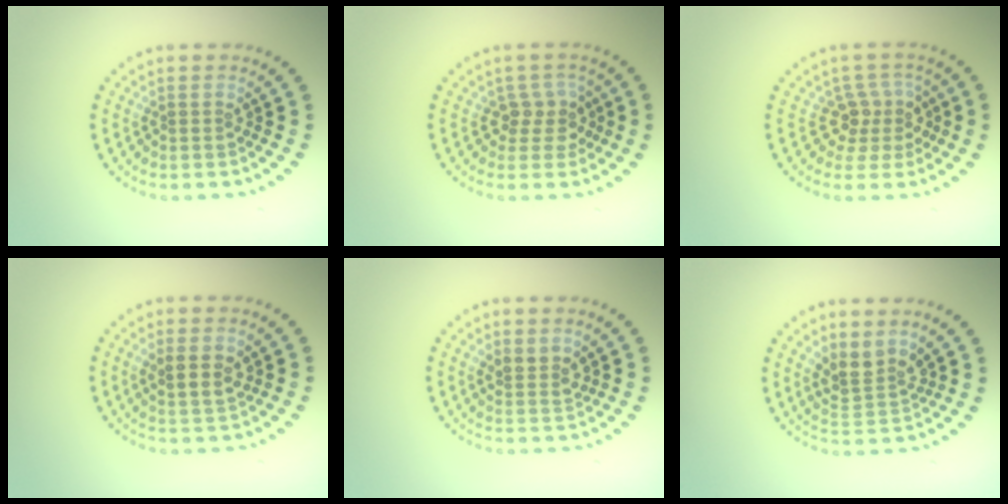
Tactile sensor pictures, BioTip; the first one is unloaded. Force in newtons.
{"total": 2.5, "press": 1.9, "slide": 1.6}
{"total": 3.0, "press": 2.3, "slide": 1.9}
{"total": 2.3, "press": 2.1, "slide": 0.8}
{"total": 1.7, "press": 1.4, "slide": 0.9}
{"total": 2.7, "press": 2.1, "slide": 1.8}